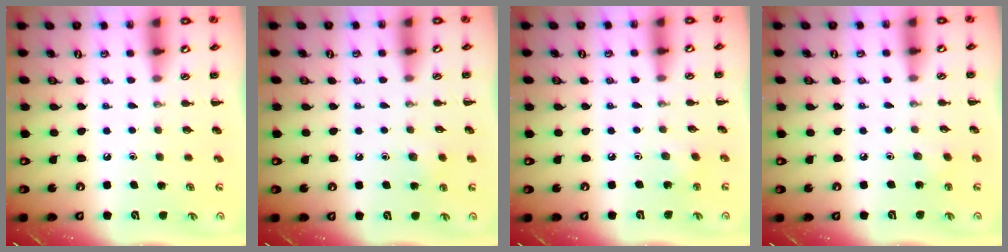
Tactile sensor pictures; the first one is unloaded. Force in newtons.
{"total": 4.2, "press": 4.0, "slide": 1.3}
{"total": 2.2, "press": 2.1, "slide": 0.7}
{"total": 2.5, "press": 2.4, "slide": 0.8}